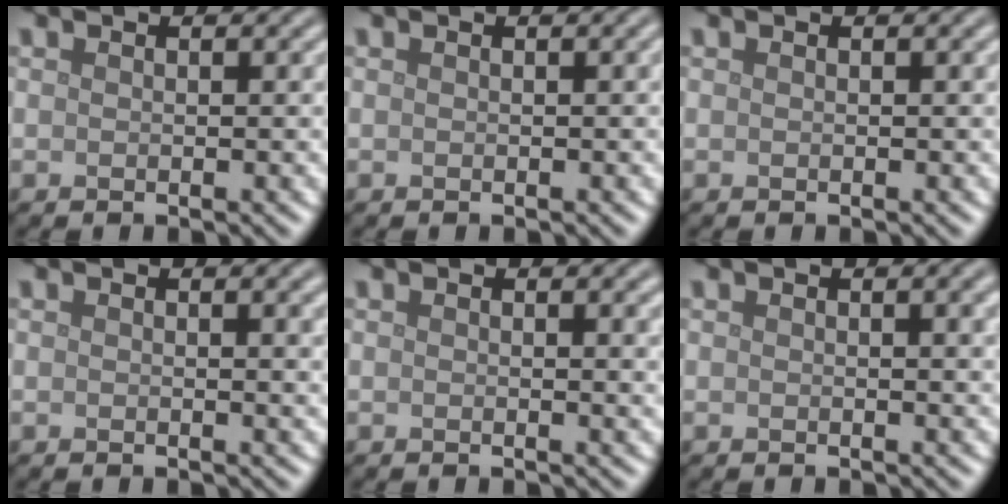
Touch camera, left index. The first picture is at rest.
{"total": 0.7, "force": [0.0, 0.2, 0.7], "torque": [-0.007, 0.006, 0.001]}
{"total": 0.0}
{"total": 1.7, "force": [0.6, 0.5, 1.5], "torque": [-0.013, 0.004, 0.006]}
{"total": 1.4, "force": [0.5, 0.4, 1.2], "torque": [-0.010, 0.002, 0.005]}
{"total": 2.2, "force": [0.7, 0.7, 2.0], "torque": [-0.016, 0.007, 0.007]}